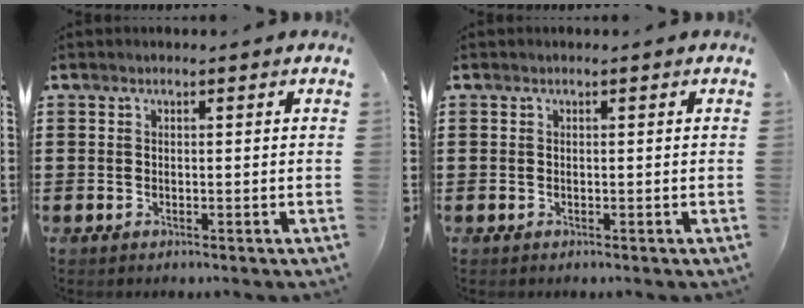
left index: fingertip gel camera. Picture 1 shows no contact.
{"total": 0.0}